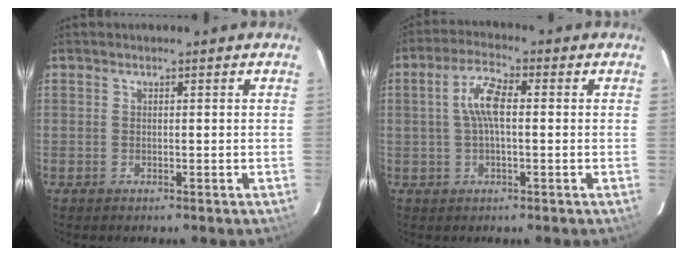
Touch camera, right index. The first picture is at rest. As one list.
[{"total": 6.2, "force": [0.4, 2.1, 5.8], "torque": [-0.117, 0.015, 0.007]}]